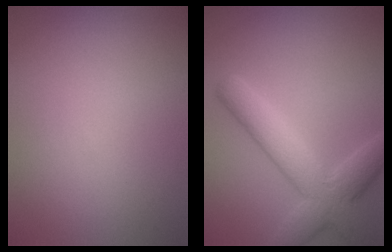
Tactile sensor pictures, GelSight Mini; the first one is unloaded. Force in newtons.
{"total": 5.8, "press": 5.8, "slide": 0.3}